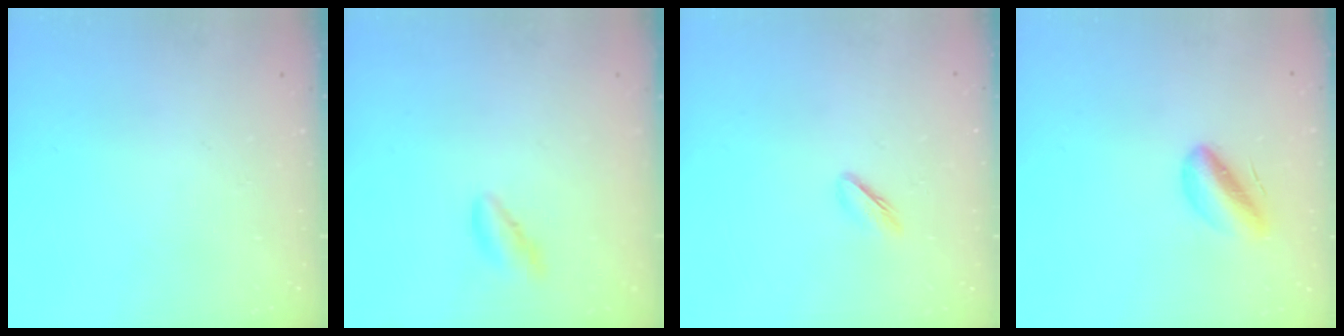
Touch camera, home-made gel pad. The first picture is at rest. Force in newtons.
{"total": 0.0}
{"total": 3.5, "press": 3.3, "slide": 1.0}
{"total": 8.1, "press": 7.7, "slide": 2.3}